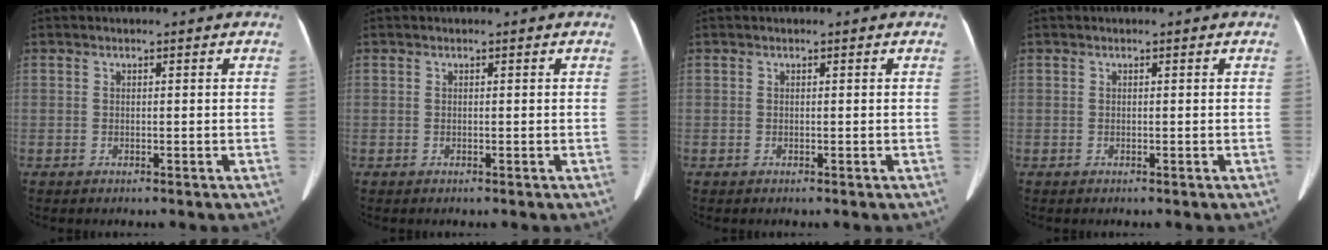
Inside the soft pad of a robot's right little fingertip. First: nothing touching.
{"total": 0.0}
{"total": 0.0}
{"total": 0.0}